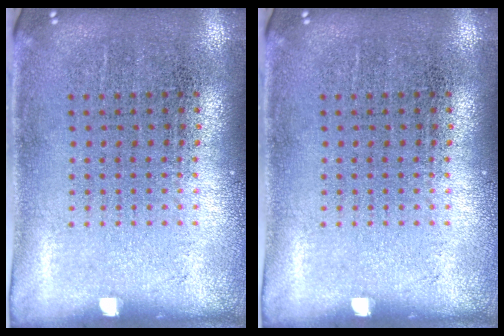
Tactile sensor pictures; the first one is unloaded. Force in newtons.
{"total": 0.0}